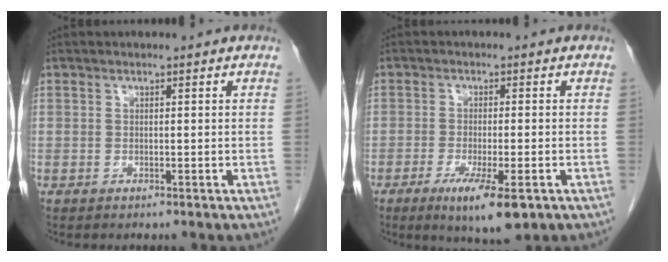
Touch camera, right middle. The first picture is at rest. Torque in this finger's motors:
{"motor_torque": [0.16, -0.06, 0.11, 0.08]}